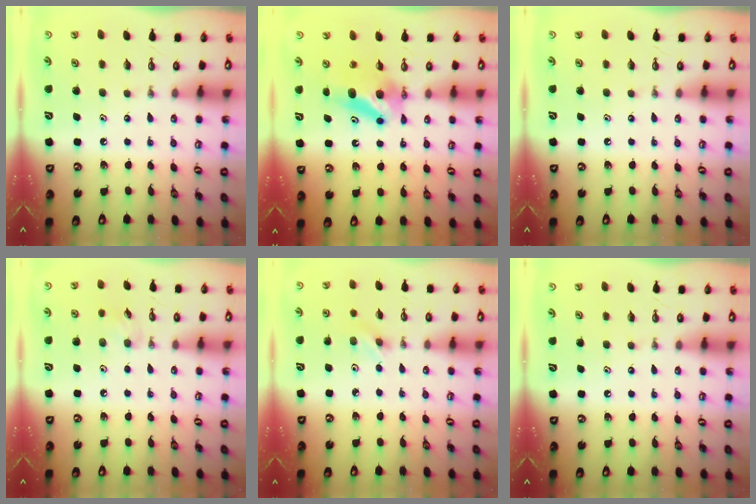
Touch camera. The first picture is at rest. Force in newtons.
{"total": 9.3, "press": 5.9, "slide": 7.2}
{"total": 0.0}
{"total": 4.8, "press": 4.5, "slide": 1.4}
{"total": 3.4, "press": 3.1, "slide": 1.3}
{"total": 0.0}